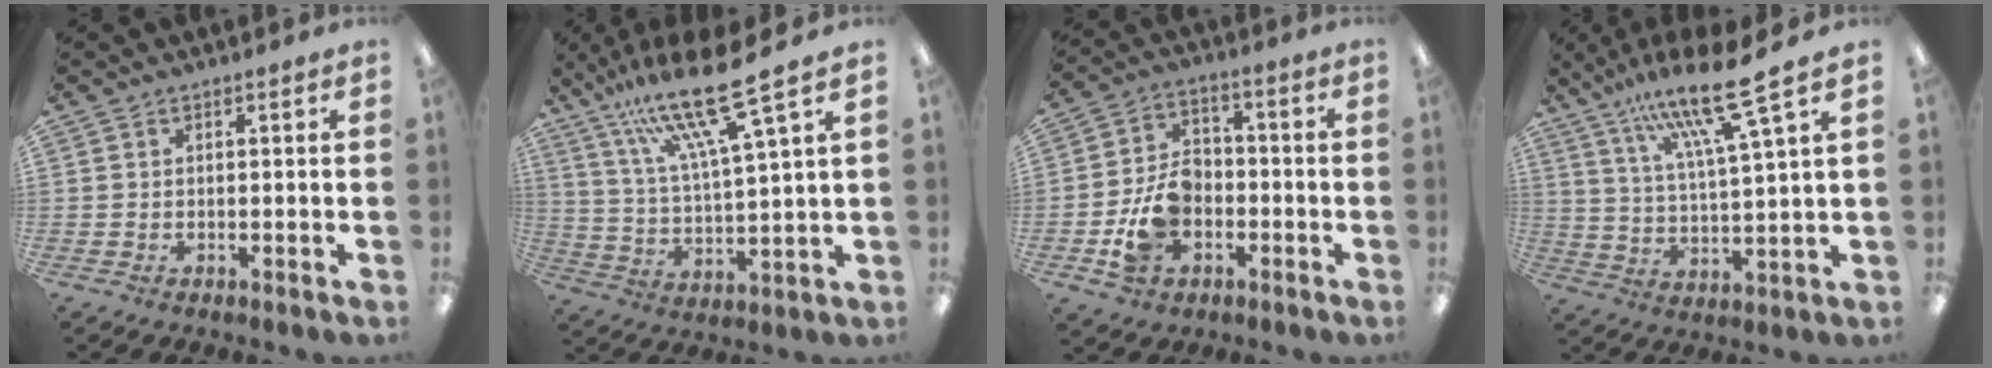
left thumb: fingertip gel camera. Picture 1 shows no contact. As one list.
[{"total": 18.7, "force": [13.6, 2.4, 12.6], "torque": [-0.247, -0.073, 0.221]}, {"total": 11.3, "force": [-3.0, 8.4, 7.0], "torque": [-0.152, 0.016, -0.054]}, {"total": 15.9, "force": [11.6, 1.4, 10.8], "torque": [-0.207, -0.055, 0.187]}]